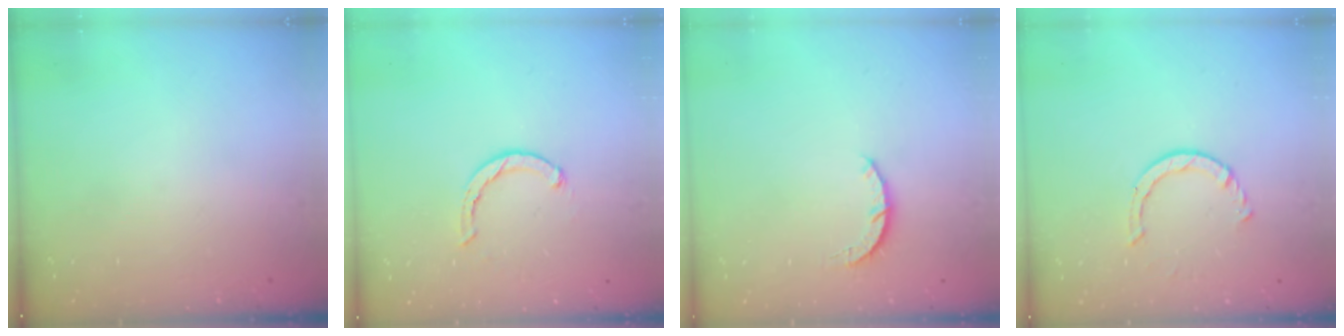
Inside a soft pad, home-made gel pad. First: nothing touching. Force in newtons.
{"total": 1.5, "press": 1.5, "slide": 0.3}
{"total": 3.0, "press": 3.0, "slide": 0.4}
{"total": 2.9, "press": 2.9, "slide": 0.4}